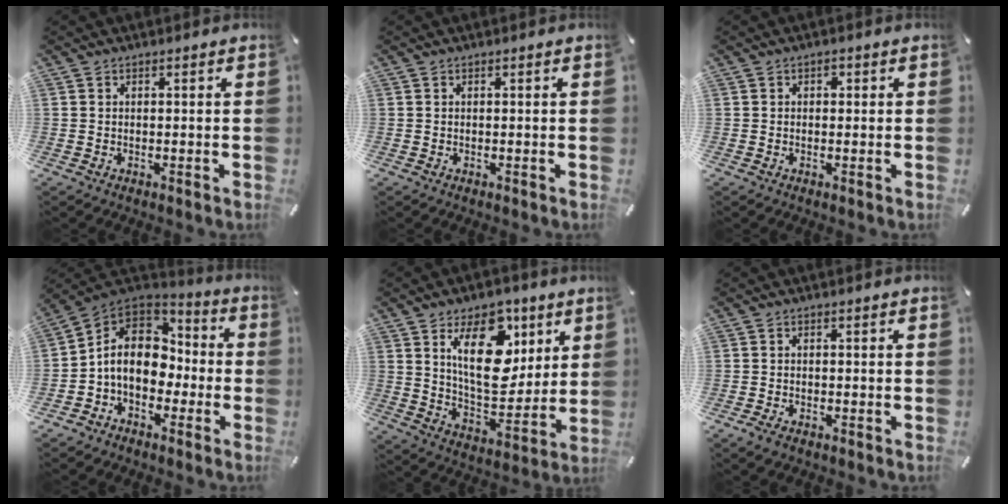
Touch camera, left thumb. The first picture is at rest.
{"total": 0.0}
{"total": 0.9, "force": [0.2, 0.8, 0.5], "torque": [-0.002, 0.001, 0.000]}
{"total": 12.0, "force": [-1.0, 9.5, 7.2], "torque": [-0.145, 0.007, -0.019]}
{"total": 19.3, "force": [8.0, 11.1, 13.6], "torque": [-0.212, -0.030, 0.134]}
{"total": 1.4, "force": [-0.7, 0.7, 1.0], "torque": [-0.020, 0.000, -0.014]}